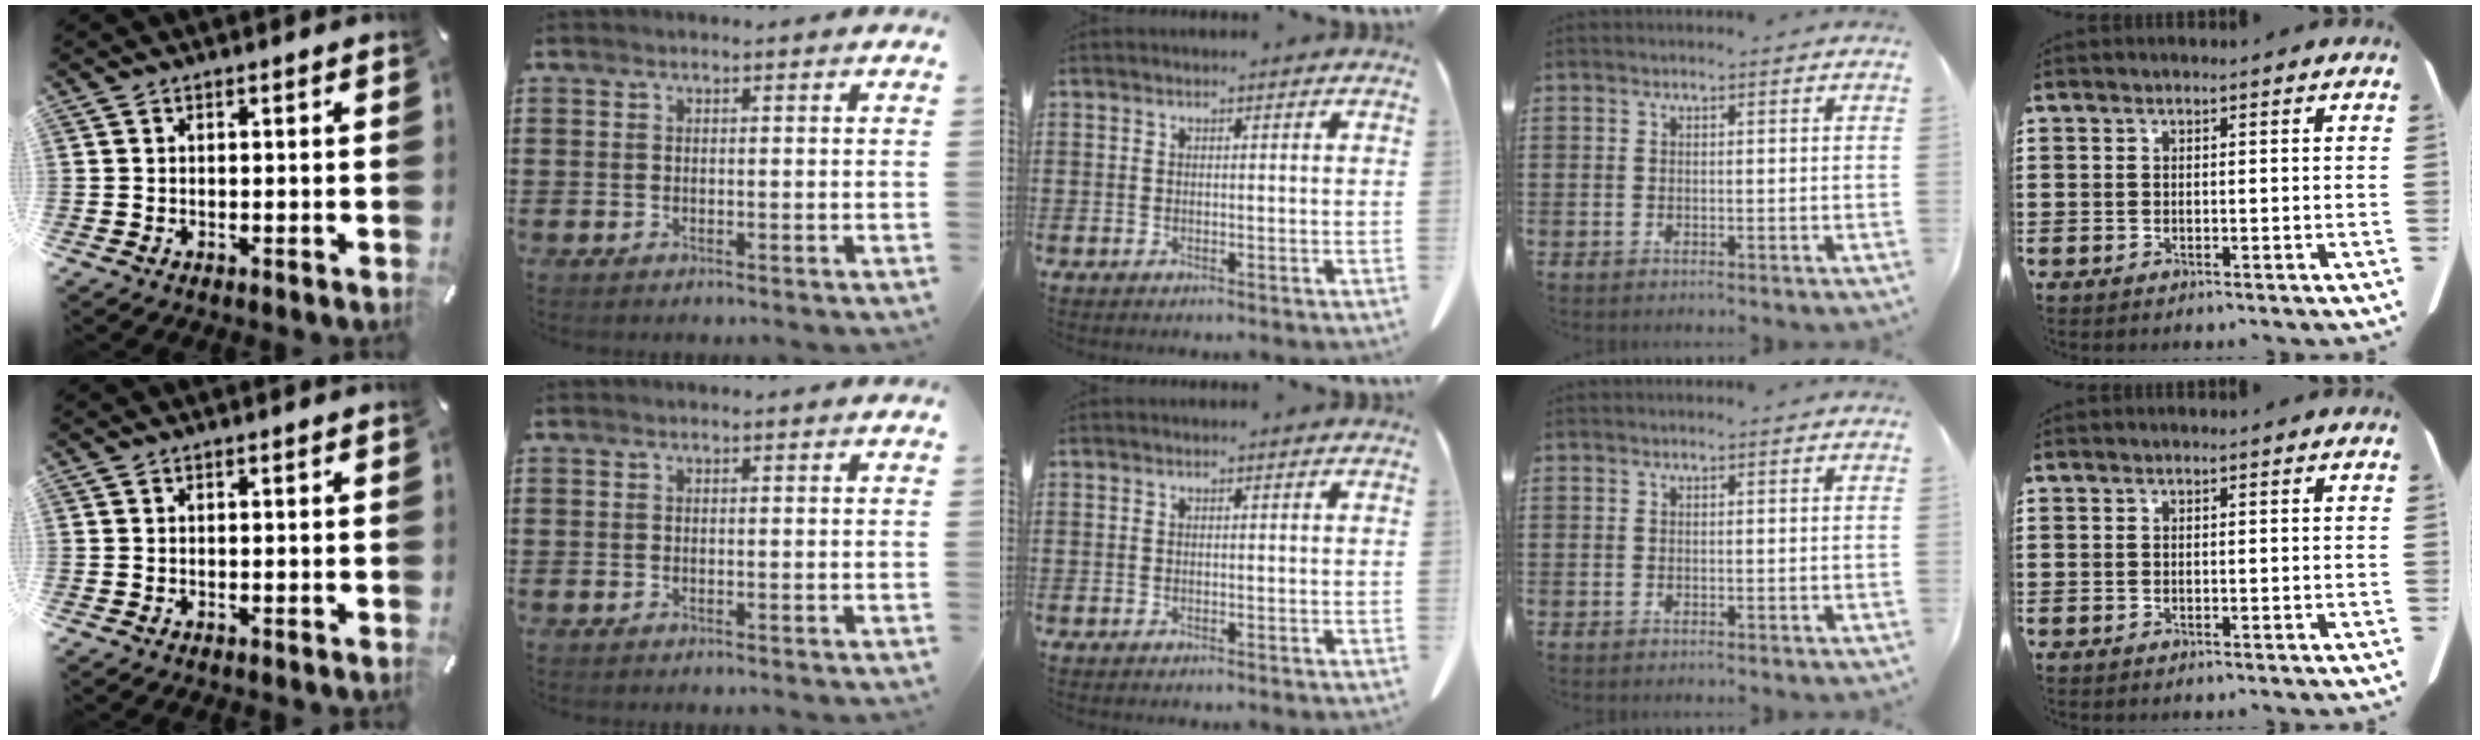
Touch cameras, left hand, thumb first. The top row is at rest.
{}